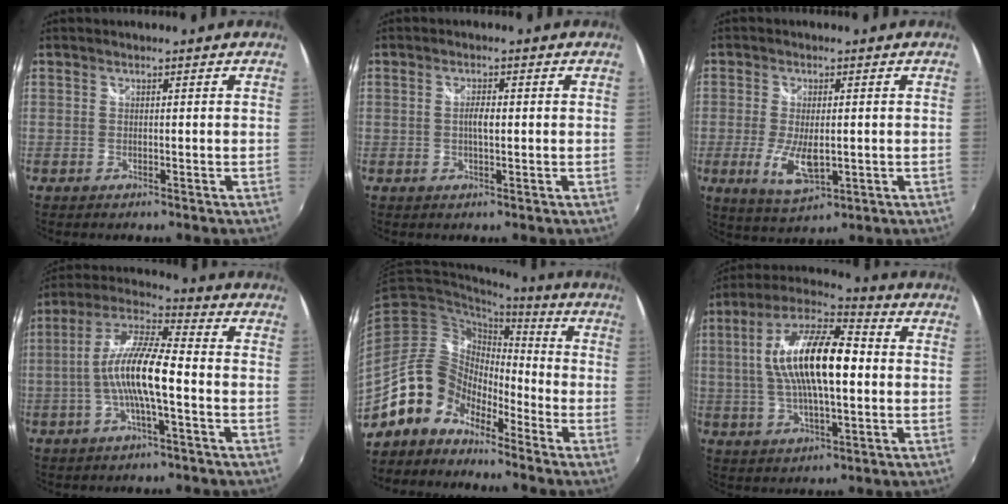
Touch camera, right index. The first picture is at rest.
{"total": 2.2, "force": [0.0, 0.6, 2.1], "torque": [-0.037, 0.001, -0.001]}
{"total": 7.7, "force": [-1.5, 3.2, 6.8], "torque": [-0.138, -0.017, -0.024]}
{"total": 12.1, "force": [-2.5, 2.1, 11.7], "torque": [-0.232, 0.007, -0.050]}
{"total": 11.2, "force": [-8.8, 6.4, 2.9], "torque": [-0.052, 0.035, -0.178]}
{"total": 17.7, "force": [1.1, 6.3, 16.6], "torque": [-0.309, 0.016, 0.011]}